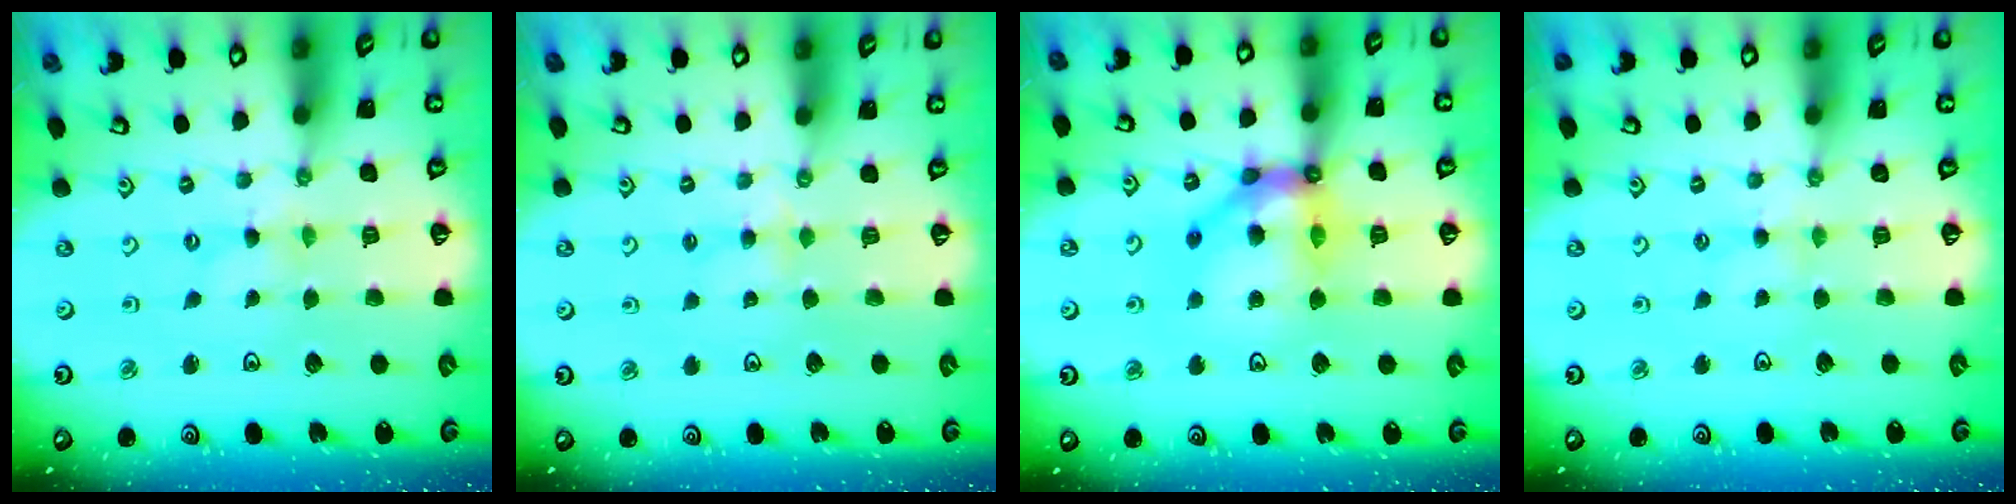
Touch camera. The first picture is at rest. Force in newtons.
{"total": 2.4, "press": 2.4, "slide": 0.4}
{"total": 14.4, "press": 14.3, "slide": 1.6}
{"total": 2.0, "press": 1.9, "slide": 0.3}